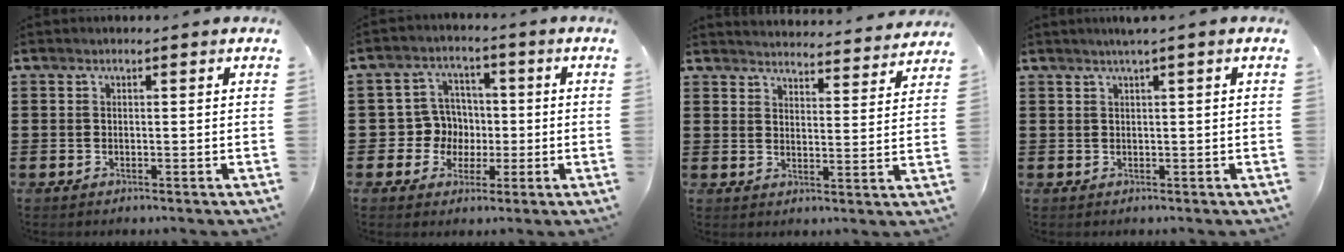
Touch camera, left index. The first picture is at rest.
{"total": 6.2, "force": [-0.1, 6.1, 1.3], "torque": [-0.043, 0.014, 0.000]}
{"total": 3.9, "force": [3.9, -0.3, -0.2], "torque": [-0.006, -0.033, 0.064]}
{"total": 1.4, "force": [0.8, -0.3, 1.1], "torque": [-0.020, -0.001, 0.014]}